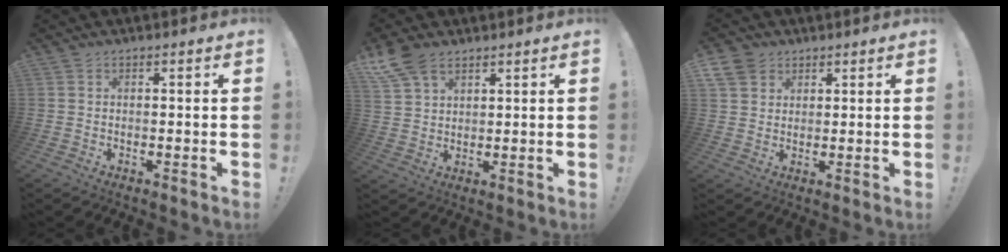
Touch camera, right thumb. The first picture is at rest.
{"total": 8.7, "force": [5.9, 4.7, 4.4], "torque": [-0.090, -0.023, 0.115]}
{"total": 6.7, "force": [4.0, 4.9, 2.1], "torque": [-0.033, -0.019, 0.080]}